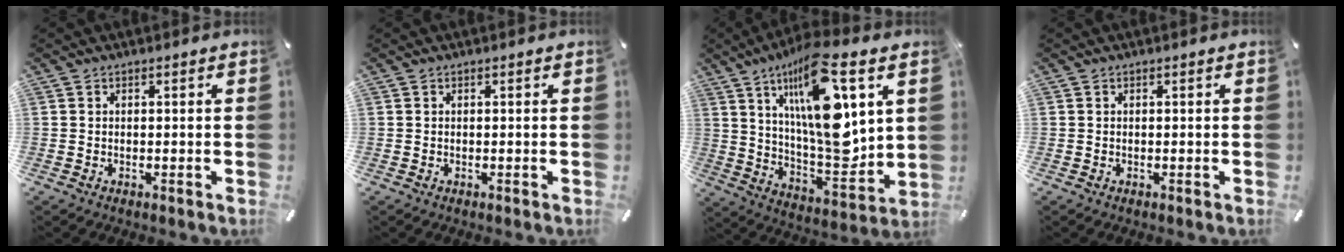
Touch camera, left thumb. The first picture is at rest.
{"total": 0.0}
{"total": 23.0, "force": [10.4, 8.0, 18.9], "torque": [-0.344, -0.067, 0.154]}
{"total": 0.0}